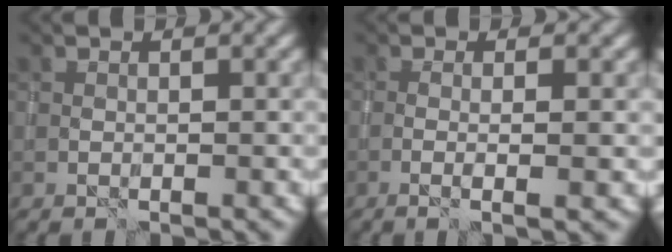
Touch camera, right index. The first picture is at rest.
{"total": 2.7, "force": [-0.3, 0.4, 2.6], "torque": [-0.037, 0.003, -0.012]}